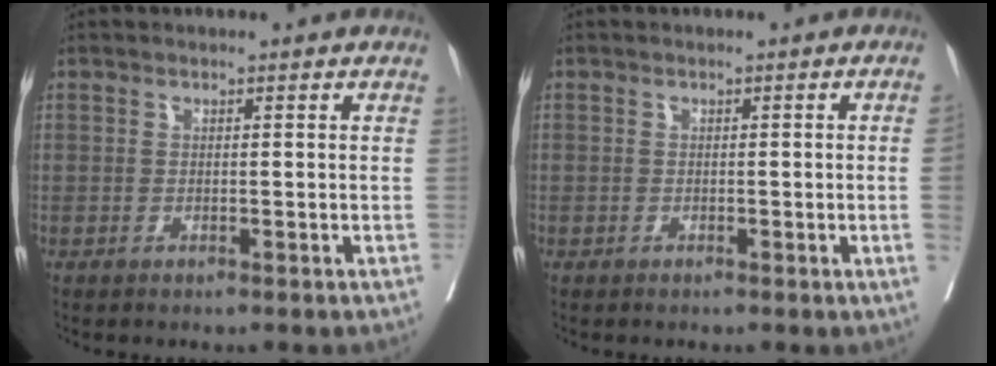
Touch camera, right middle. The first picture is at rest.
{"total": 1.4, "force": [-0.2, -0.4, 1.3], "torque": [-0.015, -0.002, -0.002]}